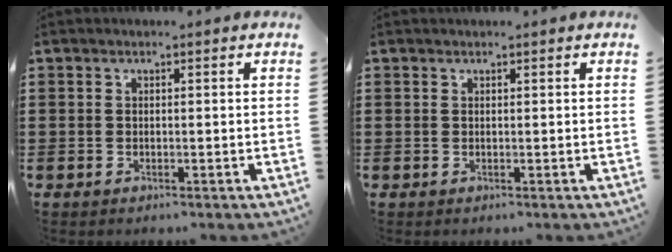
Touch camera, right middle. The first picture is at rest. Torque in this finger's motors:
{"motor_torque": [0.00, 0.00, 0.00, 0.00]}